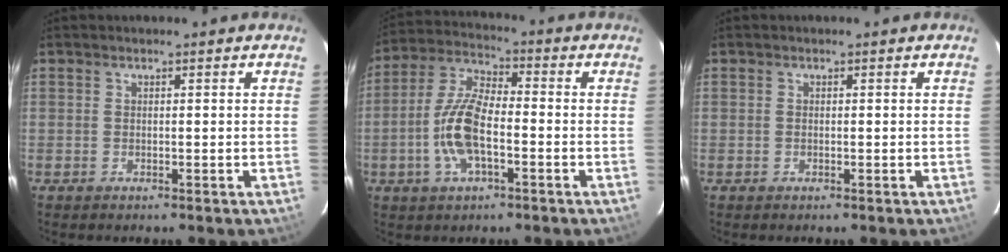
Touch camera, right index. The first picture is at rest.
{"total": 11.1, "force": [-3.1, 4.5, 9.7], "torque": [-0.207, 0.006, -0.064]}
{"total": 0.0}